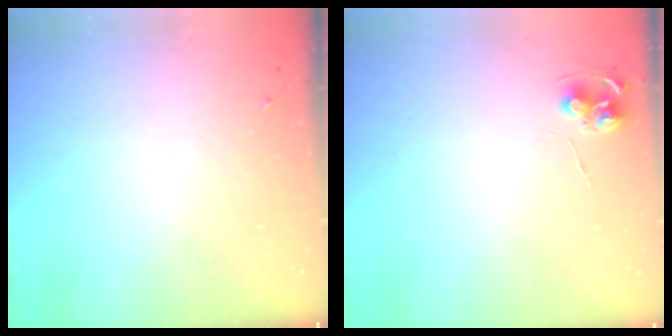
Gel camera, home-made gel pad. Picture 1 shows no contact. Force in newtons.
{"total": 7.9, "press": 7.9, "slide": 0.5}